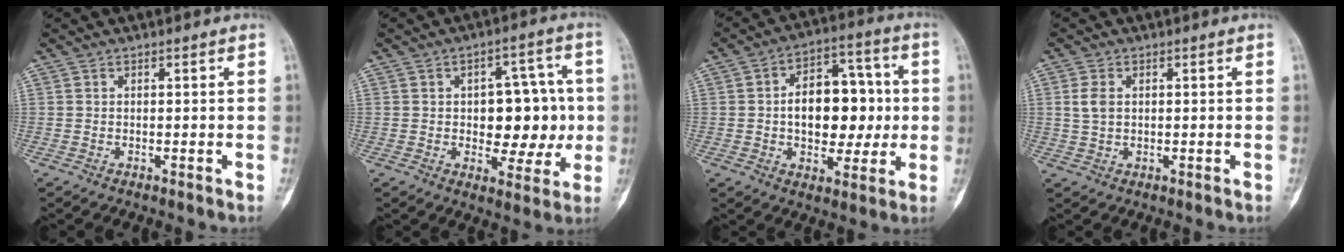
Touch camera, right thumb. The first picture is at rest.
{"total": 12.7, "force": [-0.2, 7.8, 10.0], "torque": [-0.081, 0.021, 0.006]}
{"total": 15.8, "force": [0.1, 10.0, 12.2], "torque": [-0.131, 0.028, 0.002]}
{"total": 3.5, "force": [0.7, 2.3, 2.5], "torque": [-0.050, 0.000, 0.015]}